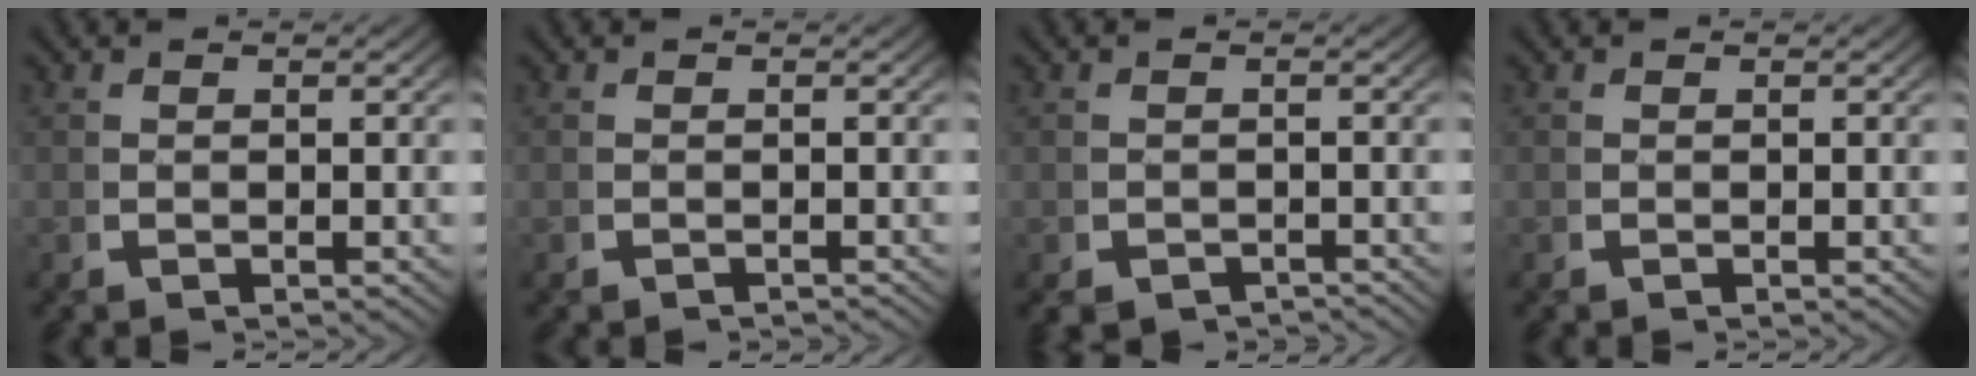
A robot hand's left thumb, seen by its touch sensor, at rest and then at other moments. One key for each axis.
{"total": 1.0, "fx": -0.9, "fy": 0.1, "fz": -0.1, "tx": 0.000, "ty": -0.001, "tz": -0.016}
{"total": 2.5, "fx": -2.3, "fy": 0.9, "fz": 0.3, "tx": -0.001, "ty": -0.007, "tz": -0.036}
{"total": 0.0}